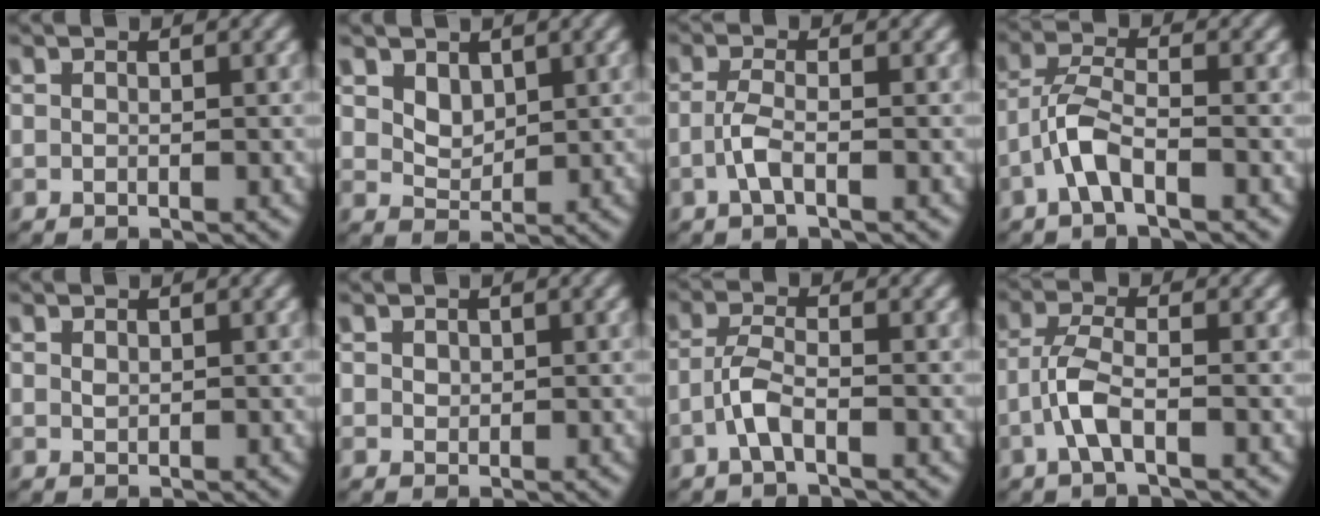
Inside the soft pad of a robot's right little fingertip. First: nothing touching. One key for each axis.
{"total": 2.3, "fx": 1.4, "fy": 1.2, "fz": 1.3, "tx": -0.025, "ty": -0.015, "tz": 0.038}
{"total": 2.1, "fx": -1.2, "fy": -0.3, "fz": 1.7, "tx": -0.038, "ty": -0.010, "tz": -0.015}
{"total": 3.1, "fx": -1.2, "fy": 1.2, "fz": 2.6, "tx": -0.063, "ty": -0.015, "tz": -0.017}
{"total": 0.6, "fx": 0.3, "fy": -0.5, "fz": 0.1, "tx": -0.001, "ty": -0.008, "tz": 0.015}
{"total": 0.5, "fx": 0.5, "fy": 0.1, "fz": 0.2, "tx": -0.002, "ty": -0.009, "tz": 0.019}
{"total": 2.7, "fx": -1.4, "fy": 0.7, "fz": 2.2, "tx": -0.047, "ty": -0.009, "tz": -0.022}
{"total": 3.1, "fx": -1.1, "fy": 0.7, "fz": 2.8, "tx": -0.063, "ty": -0.013, "tz": -0.013}